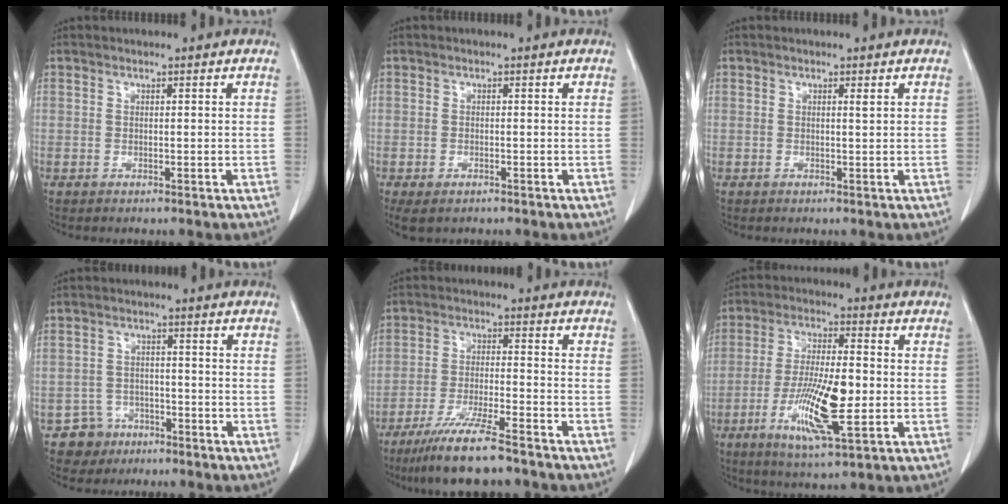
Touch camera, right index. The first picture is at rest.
{"total": 3.0, "force": [-2.0, 1.4, 1.8], "torque": [-0.035, -0.008, -0.026]}
{"total": 0.6, "force": [0.3, -0.1, 0.5], "torque": [-0.011, -0.002, 0.006]}
{"total": 4.5, "force": [-2.9, 3.4, -0.3], "torque": [0.012, 0.013, -0.047]}
{"total": 10.6, "force": [-8.4, 0.6, 6.3], "torque": [-0.112, -0.029, -0.144]}
{"total": 12.4, "force": [-2.9, 2.4, 11.8], "torque": [-0.223, -0.010, -0.049]}